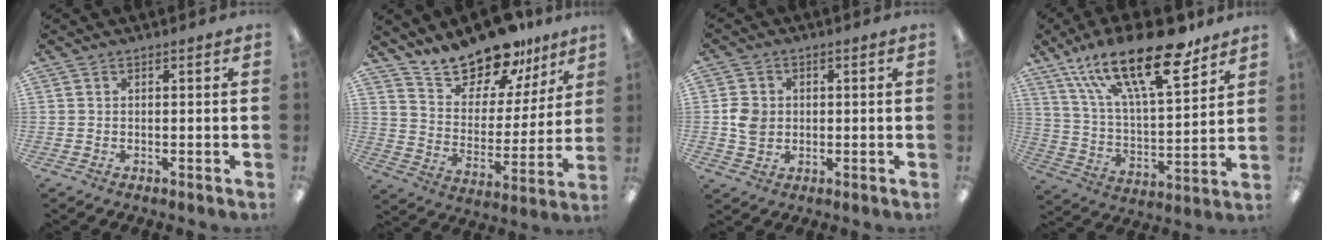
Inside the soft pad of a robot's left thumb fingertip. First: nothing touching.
{"total": 16.1, "force": [14.5, 5.6, 3.9], "torque": [-0.078, -0.117, 0.266]}
{"total": 5.1, "force": [-0.2, 4.5, 2.4], "torque": [-0.029, 0.005, -0.003]}
{"total": 25.3, "force": [16.2, 9.0, 17.3], "torque": [-0.286, -0.087, 0.273]}